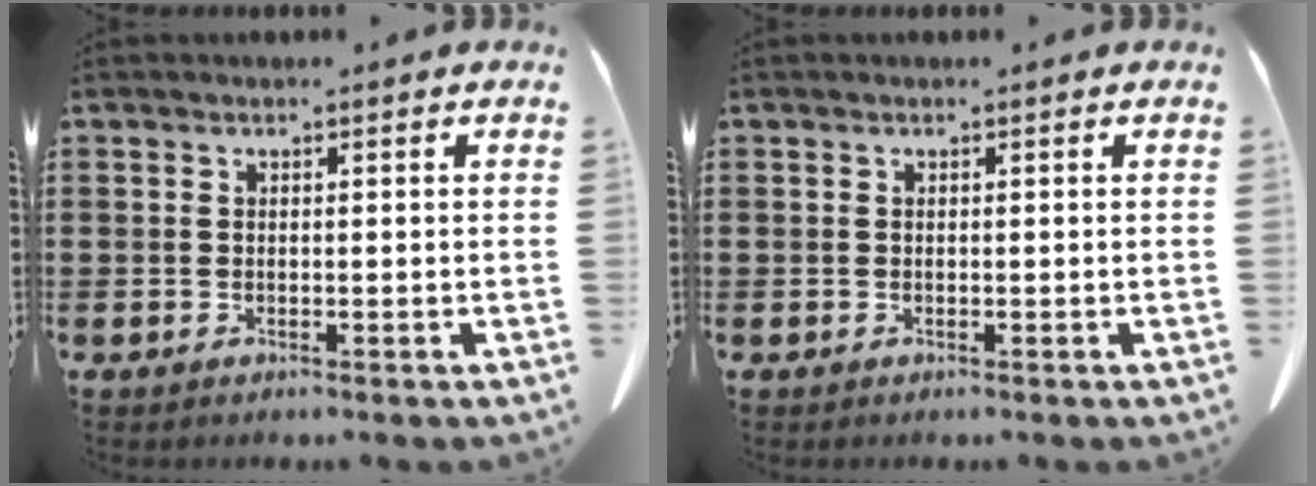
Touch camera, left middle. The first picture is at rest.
{"total": 0.0}